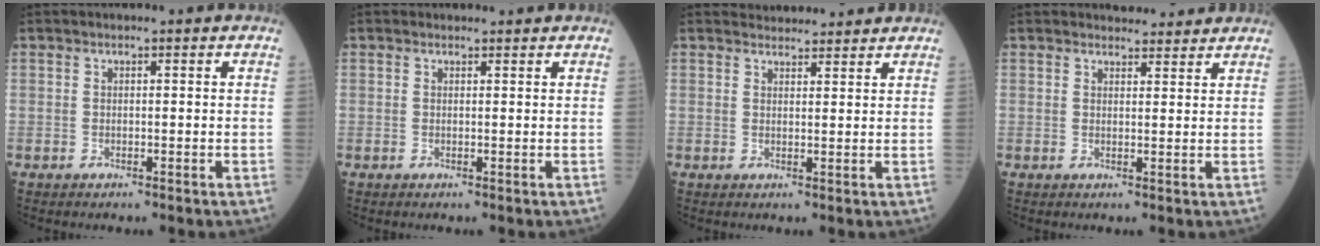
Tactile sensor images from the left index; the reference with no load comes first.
{"total": 0.8, "force": [0.8, 0.0, -0.1], "torque": [-0.009, 0.006, 0.016]}
{"total": 4.4, "force": [4.3, 0.5, 0.3], "torque": [-0.011, 0.022, 0.062]}
{"total": 4.3, "force": [4.2, 1.0, 0.5], "torque": [-0.009, 0.013, 0.054]}